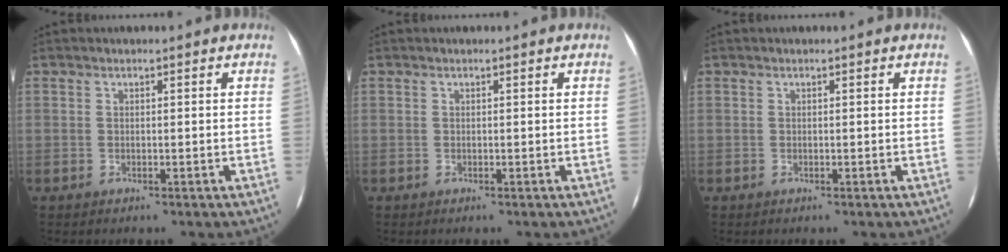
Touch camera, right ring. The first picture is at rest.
{"total": 0.0}
{"total": 0.0}